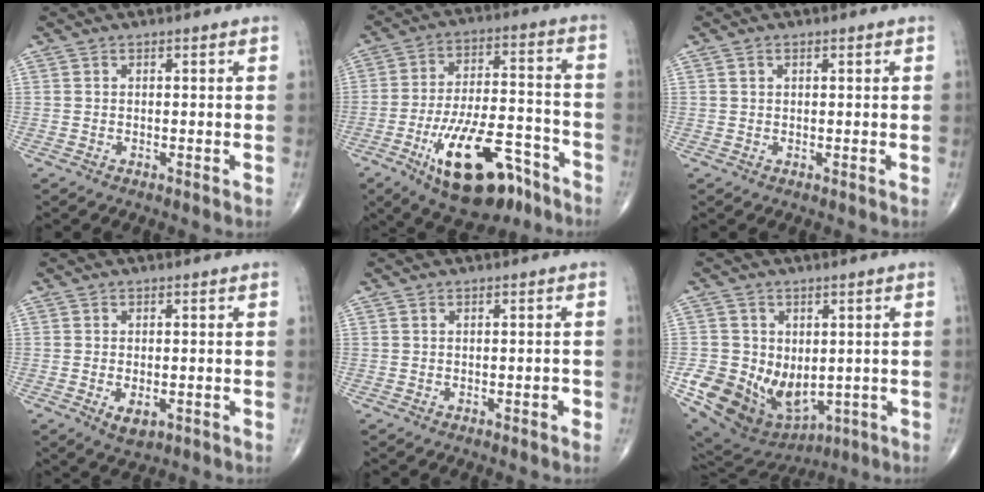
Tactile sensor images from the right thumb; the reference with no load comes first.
{"total": 19.4, "force": [-10.7, 8.2, 14.0], "torque": [-0.218, 0.064, -0.166]}
{"total": 0.9, "force": [0.4, 0.6, 0.5], "torque": [-0.010, 0.003, 0.007]}
{"total": 3.6, "force": [-1.3, 1.9, 2.8], "torque": [-0.043, -0.001, -0.013]}
{"total": 1.1, "force": [-0.5, 0.4, 0.8], "torque": [-0.007, 0.001, -0.008]}
{"total": 15.3, "force": [-2.1, 11.8, 9.5], "torque": [-0.156, -0.004, -0.001]}